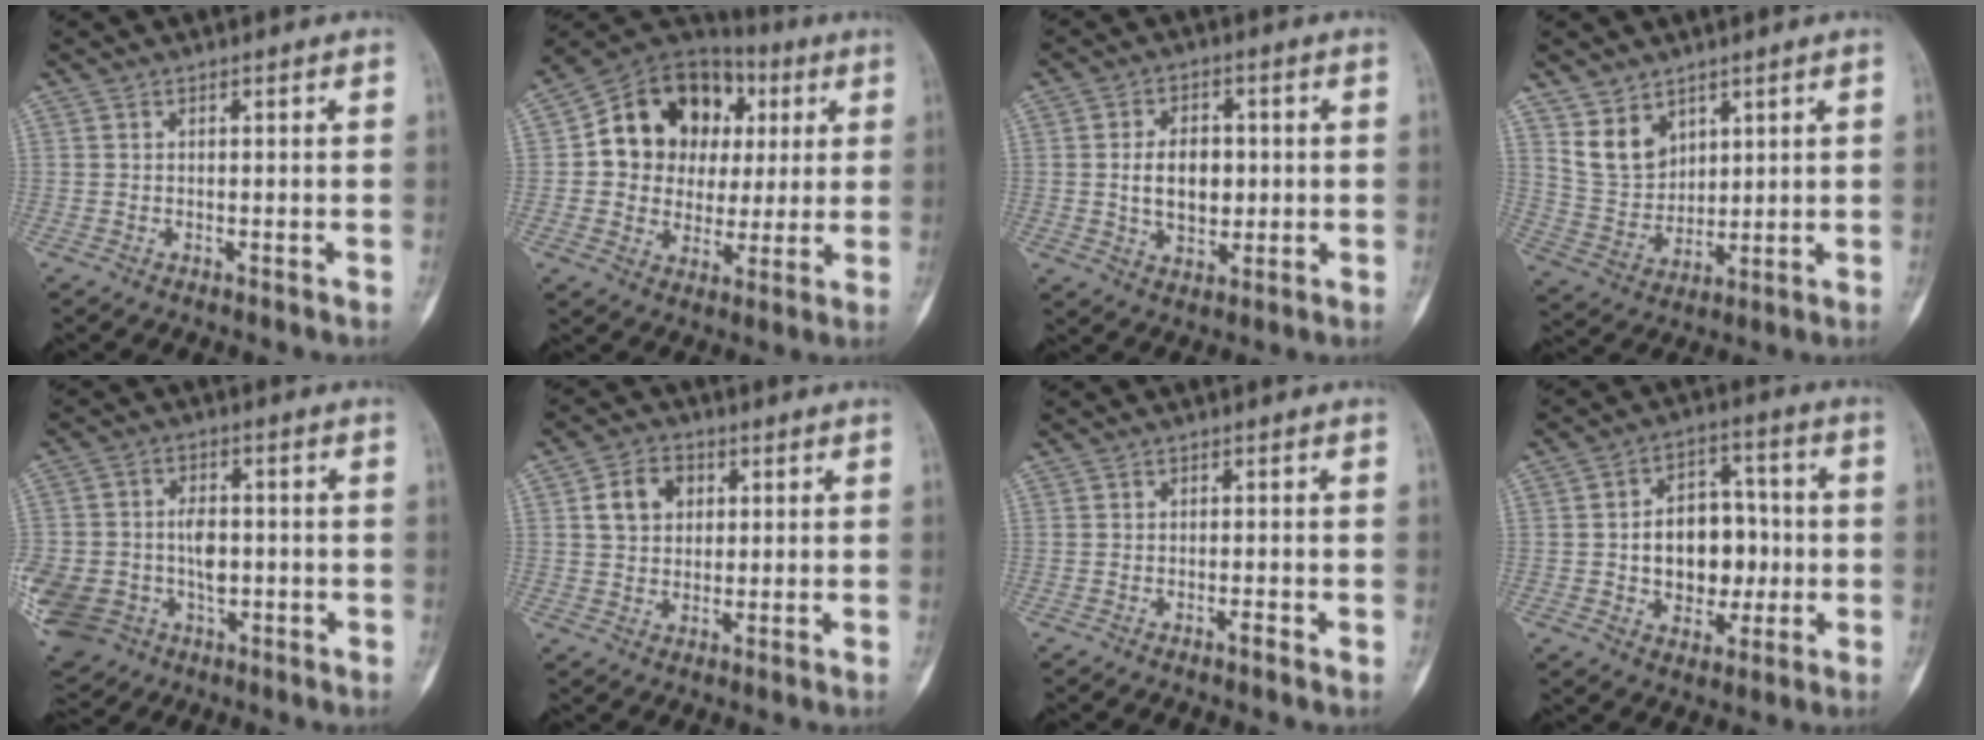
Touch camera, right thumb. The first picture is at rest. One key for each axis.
{"total": 18.4, "fx": 3.8, "fy": 15.2, "fz": 9.7, "tx": -0.107, "ty": 0.029, "tz": 0.069}
{"total": 8.8, "fx": 0.2, "fy": 5.9, "fz": 6.5, "tx": -0.080, "ty": 0.002, "tz": 0.007}
{"total": 8.3, "fx": 4.9, "fy": 5.8, "fz": 3.4, "tx": -0.045, "ty": -0.032, "tz": 0.112}
{"total": 21.5, "fx": -3.1, "fy": 16.4, "fz": 13.7, "tx": -0.311, "ty": 0.015, "tz": -0.029}
{"total": 7.0, "fx": 1.9, "fy": 5.5, "fz": 3.9, "tx": -0.046, "ty": 0.002, "tz": 0.031}
{"total": 1.1, "fx": -0.6, "fy": 0.2, "fz": 0.9, "tx": -0.016, "ty": 0.001, "tz": -0.012}
{"total": 13.2, "fx": -0.8, "fy": 9.6, "fz": 9.0, "tx": -0.083, "ty": 0.030, "tz": -0.007}